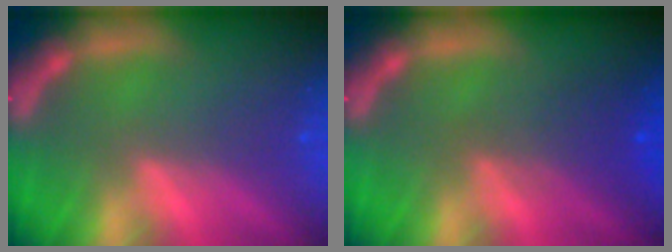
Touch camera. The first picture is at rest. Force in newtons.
{"total": 3.0}